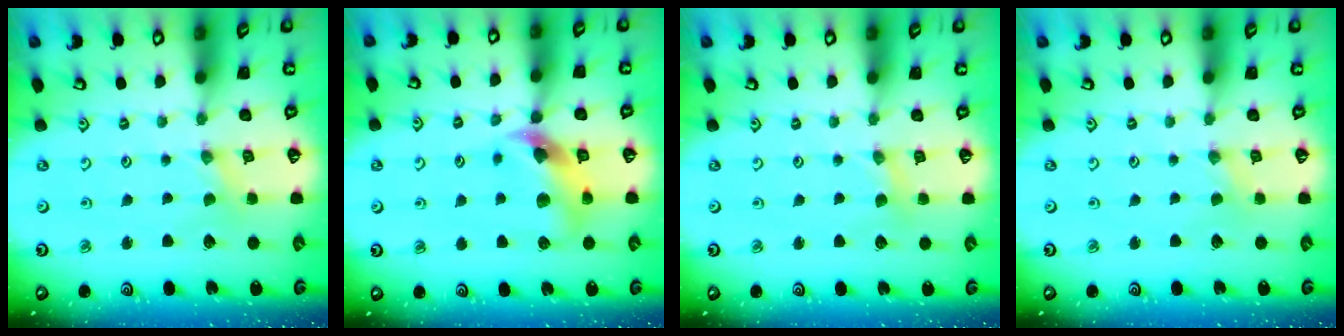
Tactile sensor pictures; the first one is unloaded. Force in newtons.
{"total": 10.4, "press": 10.3, "slide": 1.6}
{"total": 2.9, "press": 2.9, "slide": 0.4}
{"total": 0.0}